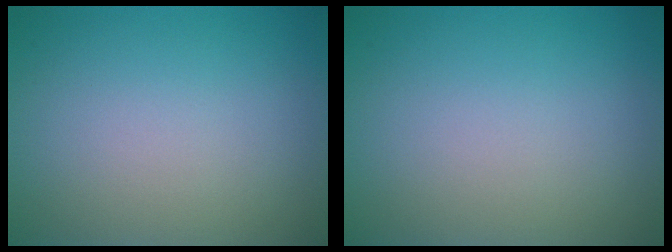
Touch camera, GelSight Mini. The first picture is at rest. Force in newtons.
{"total": 0.0}